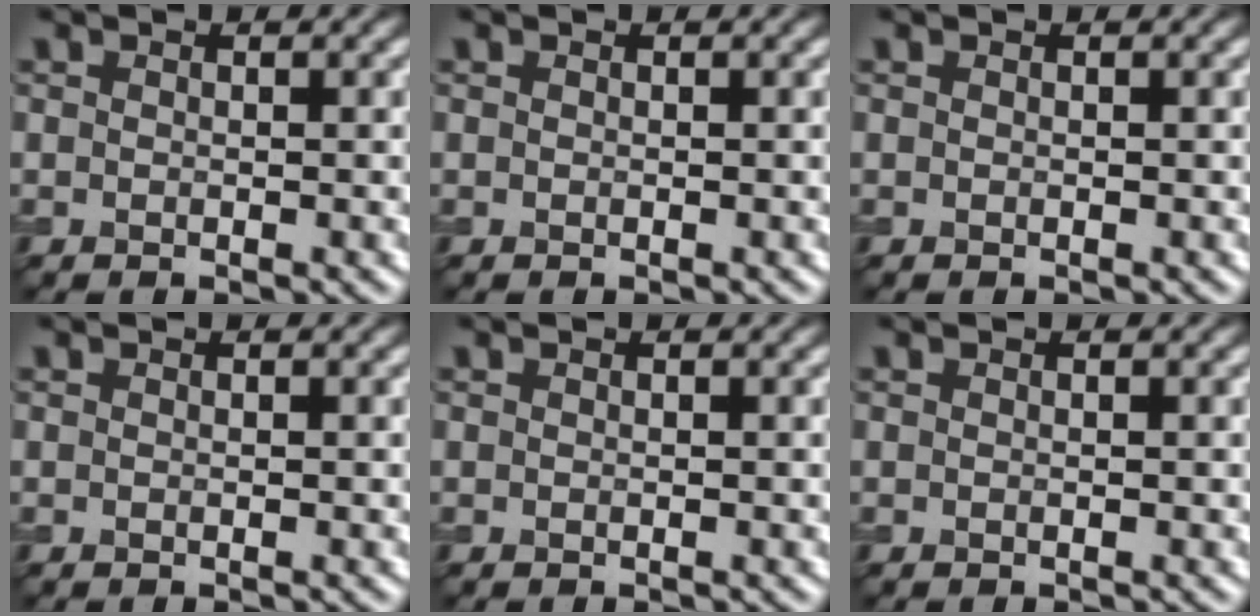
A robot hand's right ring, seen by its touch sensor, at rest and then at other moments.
{"total": 0.0}
{"total": 0.0}
{"total": 0.0}
{"total": 0.0}
{"total": 0.0}